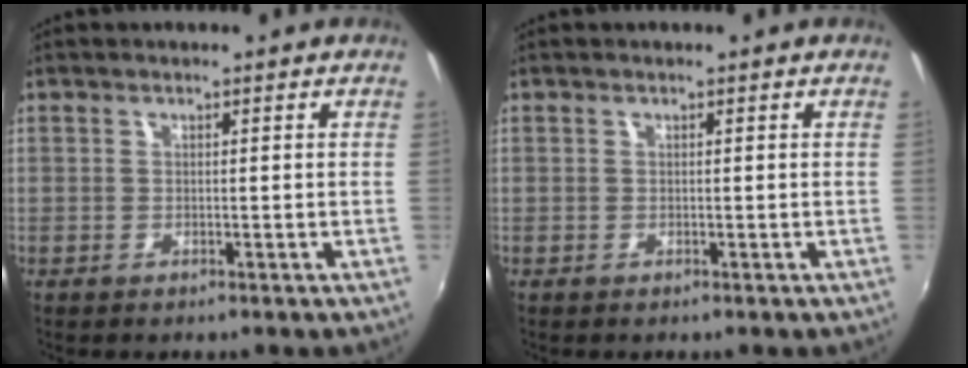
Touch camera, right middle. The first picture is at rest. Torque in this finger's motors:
{"motor_torque": [0.00, 0.00, 0.00, 0.00]}